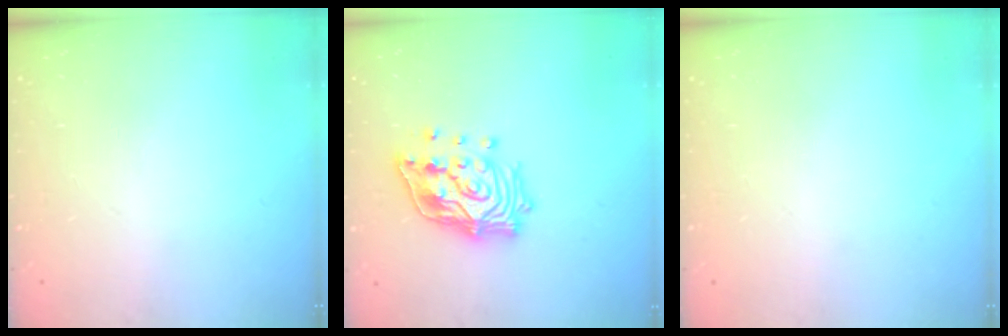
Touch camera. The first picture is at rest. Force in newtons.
{"total": 17.6, "press": 17.4, "slide": 2.6}
{"total": 0.0}